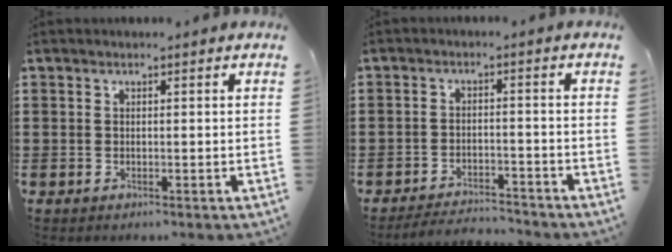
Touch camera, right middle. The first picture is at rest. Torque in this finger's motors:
{"motor_torque": [1.50, -0.03, 0.21, 0.08]}